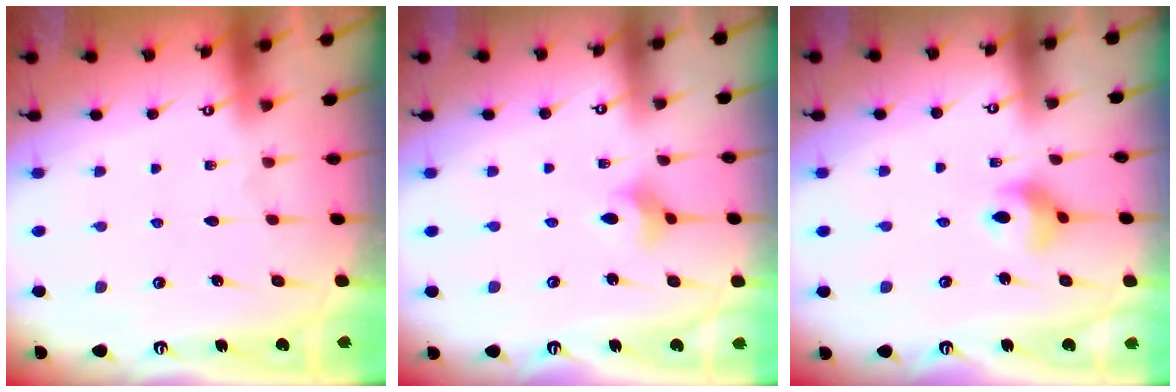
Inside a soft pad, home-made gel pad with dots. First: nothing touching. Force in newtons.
{"total": 2.9, "press": 2.8, "slide": 0.6}
{"total": 5.7, "press": 5.7, "slide": 0.4}